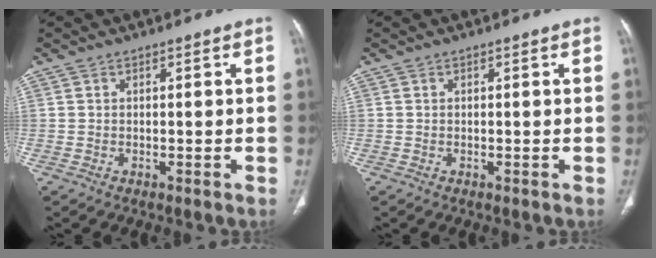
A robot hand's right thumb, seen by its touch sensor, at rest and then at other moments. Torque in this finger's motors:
{"motor_torque": [0.00, 0.00, -0.01, -0.01, 0.03]}